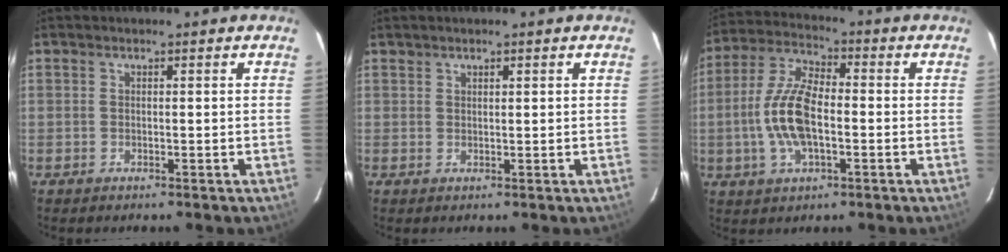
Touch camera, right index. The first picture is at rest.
{"total": 0.9, "force": [0.7, 0.4, 0.3], "torque": [-0.004, 0.001, 0.013]}
{"total": 12.0, "force": [-2.0, 5.3, 10.6], "torque": [-0.224, 0.008, -0.039]}